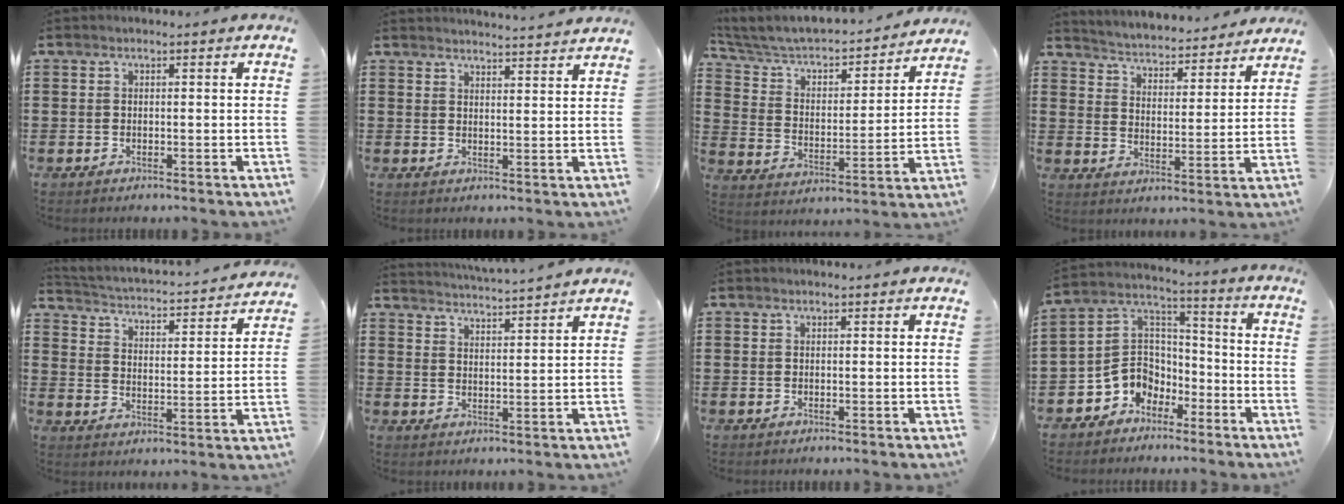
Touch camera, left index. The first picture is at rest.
{"total": 2.9, "force": [2.9, -0.6, 0.0], "torque": [-0.008, -0.018, 0.052]}
{"total": 4.8, "force": [4.2, 1.7, 1.4], "torque": [-0.053, -0.038, 0.064]}
{"total": 3.8, "force": [3.8, -0.3, -0.2], "torque": [-0.020, -0.039, 0.058]}
{"total": 1.8, "force": [1.7, 0.0, 0.3], "torque": [-0.026, -0.028, 0.016]}
{"total": 3.7, "force": [3.6, -0.9, 0.1], "torque": [-0.018, -0.025, 0.061]}
{"total": 0.5, "force": [0.5, -0.1, 0.3], "torque": [-0.006, -0.001, 0.010]}
{"total": 6.4, "force": [-3.3, 5.4, 0.8], "torque": [-0.049, 0.001, -0.070]}